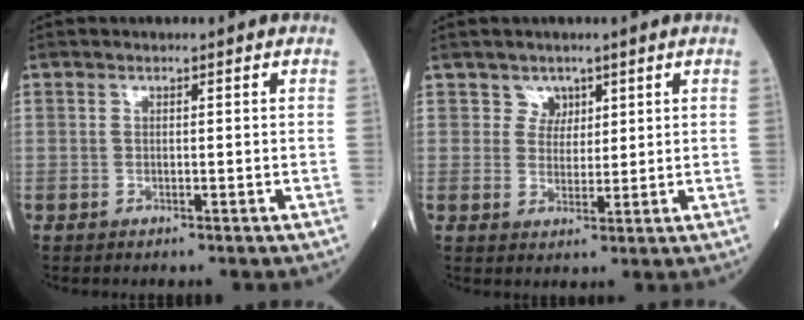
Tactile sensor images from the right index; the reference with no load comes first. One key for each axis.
{"total": 2.6, "fx": 1.7, "fy": 2.0, "fz": 0.0, "tx": 0.010, "ty": -0.002, "tz": 0.024}